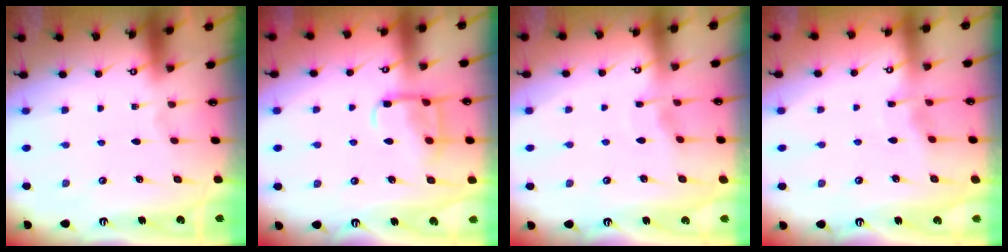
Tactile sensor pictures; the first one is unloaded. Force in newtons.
{"total": 10.6, "press": 10.6, "slide": 1.0}
{"total": 2.7, "press": 2.7, "slide": 0.3}
{"total": 3.6, "press": 3.6, "slide": 0.2}